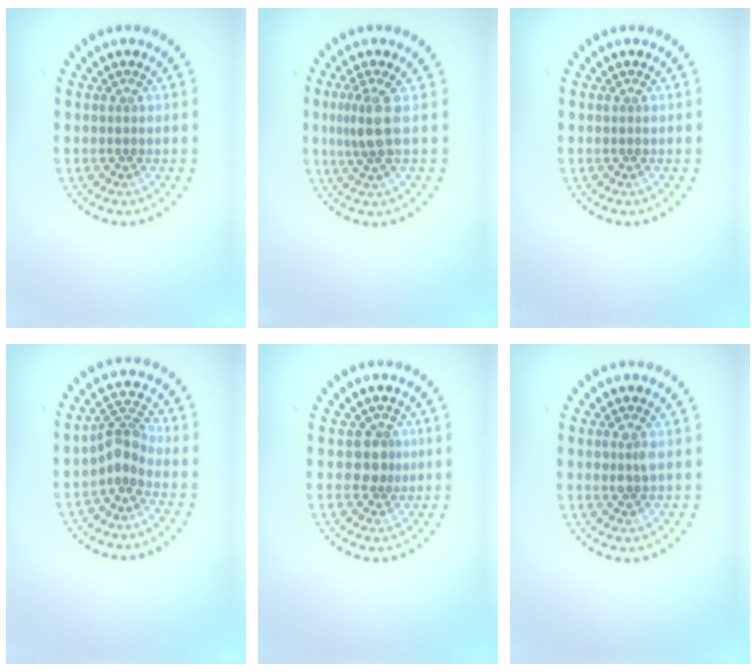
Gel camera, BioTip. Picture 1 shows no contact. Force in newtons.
{"total": 2.8, "press": 2.2, "slide": 1.6}
{"total": 0.0}
{"total": 2.8, "press": 2.1, "slide": 1.8}
{"total": 2.1, "press": 1.6, "slide": 1.3}
{"total": 1.1, "press": 1.1, "slide": 0.2}